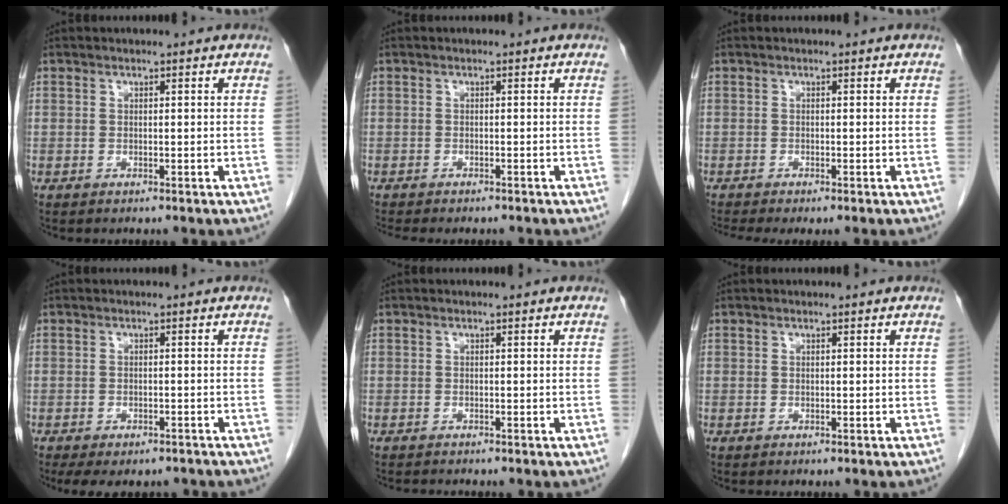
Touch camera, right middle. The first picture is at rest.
{"total": 5.7, "force": [-5.1, 1.4, 2.3], "torque": [-0.027, -0.006, -0.068]}
{"total": 2.3, "force": [-1.8, 0.0, 1.3], "torque": [-0.024, -0.006, -0.031]}
{"total": 7.8, "force": [-6.3, 3.3, 3.3], "torque": [-0.046, -0.001, -0.081]}
{"total": 1.1, "force": [-1.0, 0.1, 0.2], "torque": [-0.008, -0.003, -0.016]}
{"total": 0.0}